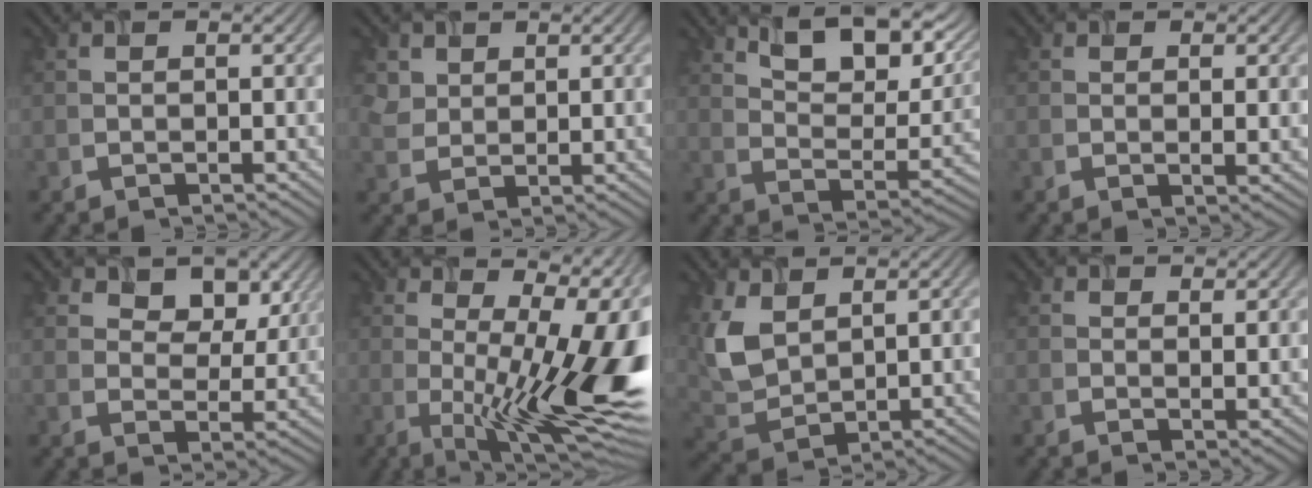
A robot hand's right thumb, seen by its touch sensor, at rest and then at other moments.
{"total": 2.4, "force": [1.7, 1.7, 0.1], "torque": [-0.014, -0.004, 0.046]}
{"total": 12.2, "force": [8.8, 3.9, 7.4], "torque": [-0.140, -0.005, 0.153]}
{"total": 1.2, "force": [0.3, 0.3, 1.1], "torque": [-0.017, -0.006, 0.014]}
{"total": 6.3, "force": [4.1, 3.8, 2.8], "torque": [-0.051, -0.015, 0.073]}
{"total": 16.8, "force": [0.9, 4.7, 16.1], "torque": [-0.190, 0.009, 0.030]}
{"total": 6.3, "force": [3.2, 3.9, 3.9], "torque": [-0.107, -0.006, 0.076]}
{"total": 1.4, "force": [1.2, 0.3, 0.7], "torque": [-0.012, -0.010, 0.030]}